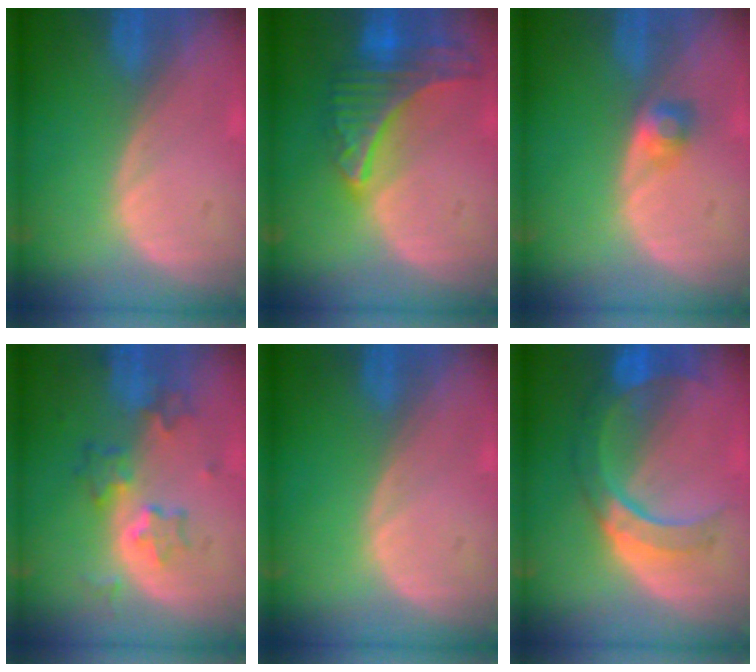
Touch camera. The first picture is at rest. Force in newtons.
{"total": 9.3, "press": 8.2, "slide": 4.4}
{"total": 2.5, "press": 2.3, "slide": 1.0}
{"total": 6.3, "press": 5.8, "slide": 2.5}
{"total": 0.0}
{"total": 7.9, "press": 7.8, "slide": 1.7}